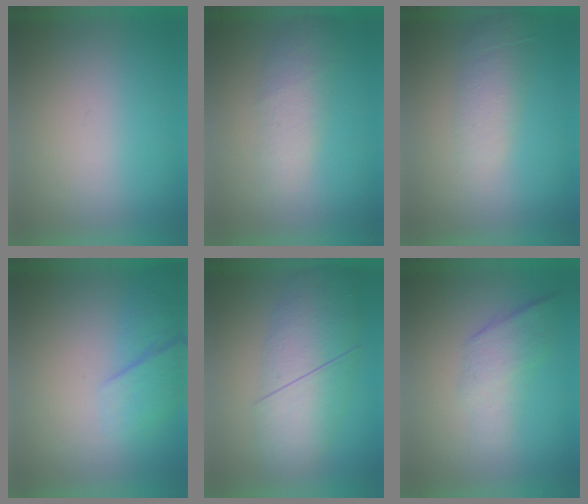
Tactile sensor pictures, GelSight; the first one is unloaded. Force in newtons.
{"total": 2.3}
{"total": 2.0}
{"total": 2.2}
{"total": 4.9}
{"total": 2.2}